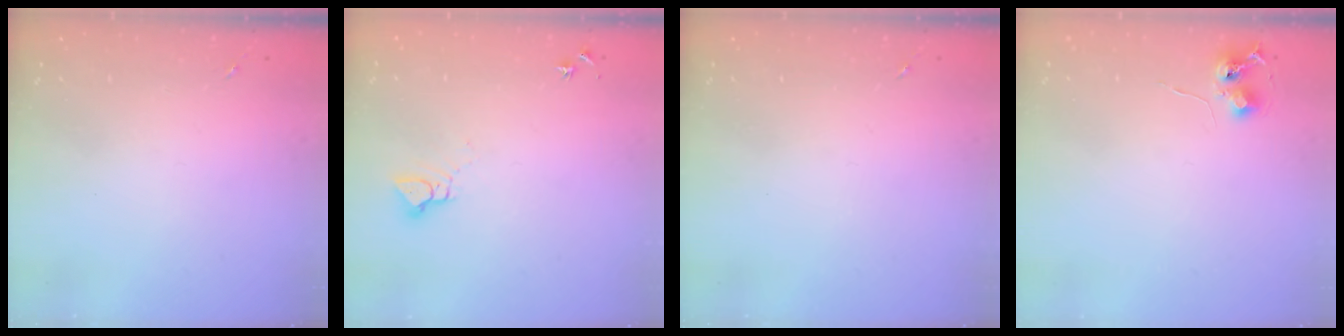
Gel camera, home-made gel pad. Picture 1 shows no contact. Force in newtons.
{"total": 4.4, "press": 4.3, "slide": 0.4}
{"total": 0.0}
{"total": 6.4, "press": 6.3, "slide": 0.7}